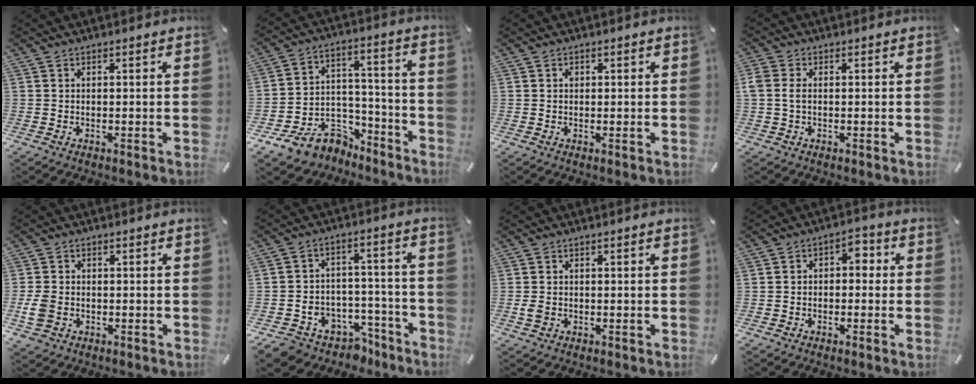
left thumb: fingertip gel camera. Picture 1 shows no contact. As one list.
[{"total": 13.2, "force": [-7.9, 9.5, 4.8], "torque": [-0.078, 0.054, -0.130]}, {"total": 0.7, "force": [0.2, 0.6, 0.3], "torque": [-0.006, 0.003, 0.002]}, {"total": 3.0, "force": [0.0, 2.0, 2.2], "torque": [-0.049, 0.003, -0.002]}, {"total": 5.6, "force": [-1.3, 4.6, 3.0], "torque": [-0.075, 0.004, -0.025]}, {"total": 7.8, "force": [-3.6, 6.8, 1.5], "torque": [-0.023, 0.021, -0.051]}, {"total": 1.9, "force": [-0.4, 1.4, 1.2], "torque": [-0.028, 0.000, -0.009]}, {"total": 3.8, "force": [-1.3, 2.8, 2.2], "torque": [-0.035, 0.014, -0.030]}]